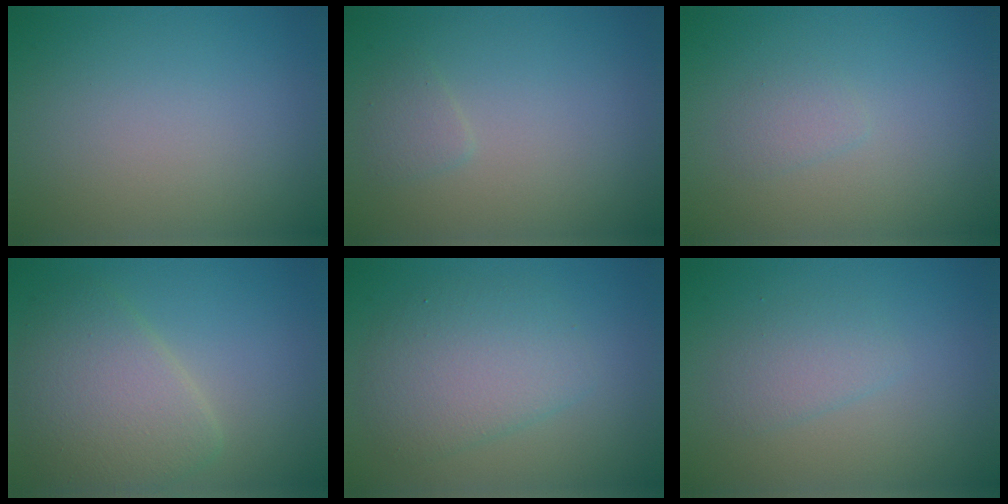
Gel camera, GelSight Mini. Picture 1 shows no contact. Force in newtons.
{"total": 1.0, "press": 1.0, "slide": 0.1}
{"total": 1.0, "press": 1.0, "slide": 0.1}
{"total": 5.3, "press": 5.3, "slide": 0.1}
{"total": 4.5, "press": 4.5, "slide": 0.1}
{"total": 1.8, "press": 1.8, "slide": 0.1}